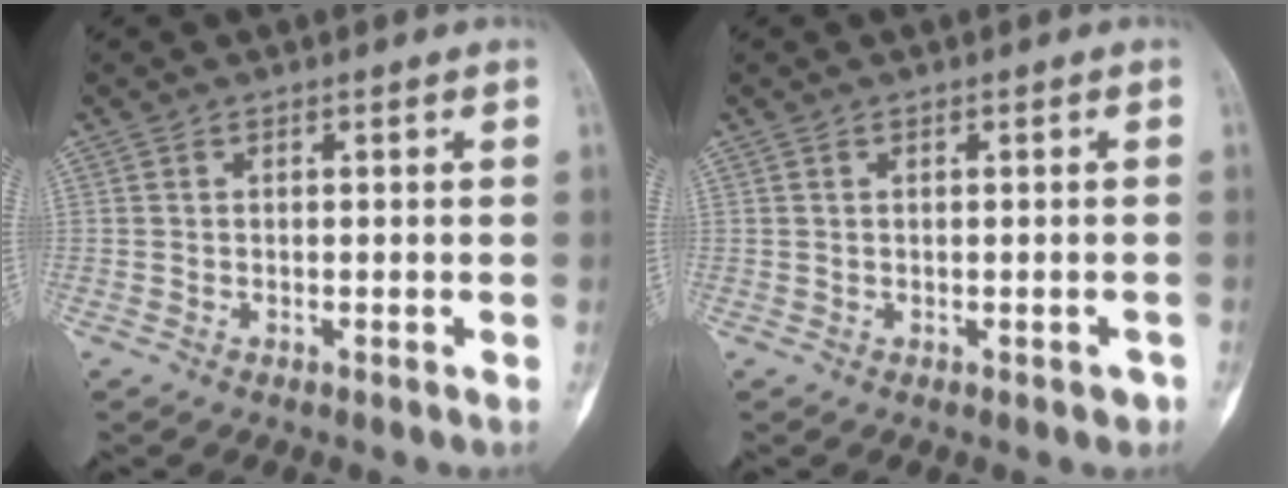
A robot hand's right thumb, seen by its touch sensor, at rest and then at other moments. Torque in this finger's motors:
{"motor_torque": [0.42, 0.28, 0.21, -0.02, 0.08]}